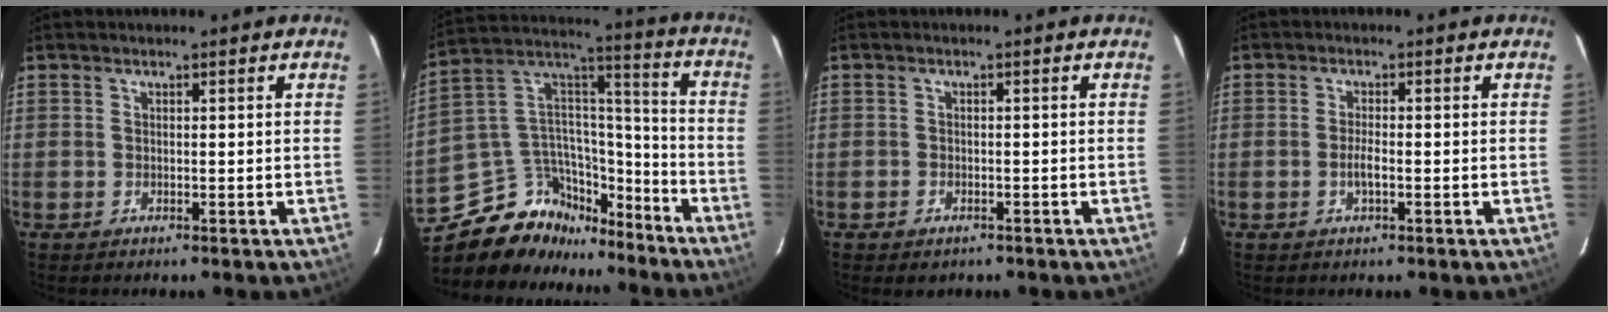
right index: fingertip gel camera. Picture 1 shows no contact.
{"total": 19.3, "force": [-14.8, 10.5, 6.5], "torque": [-0.150, 0.072, -0.234]}
{"total": 2.2, "force": [-1.3, 1.7, 0.6], "torque": [-0.016, -0.002, -0.017]}
{"total": 2.2, "force": [-0.7, 0.4, 2.0], "torque": [-0.042, 0.001, -0.014]}